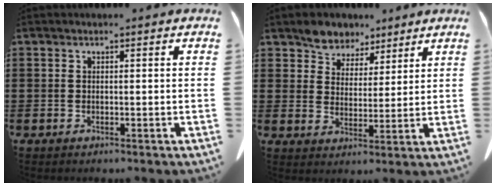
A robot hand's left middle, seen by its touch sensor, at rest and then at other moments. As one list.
[{"total": 5.2, "force": [4.5, 2.7, -0.1], "torque": [-0.025, -0.012, 0.085]}]